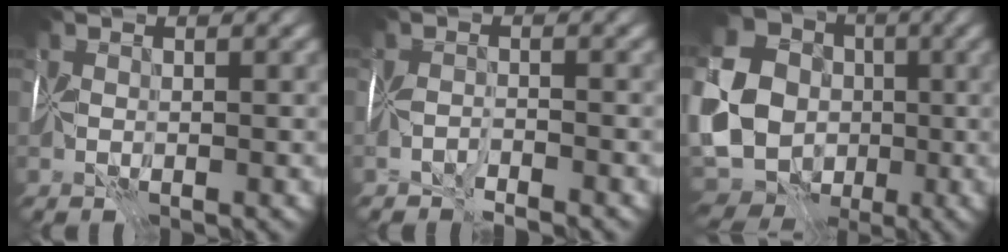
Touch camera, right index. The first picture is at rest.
{"total": 1.9, "force": [-1.9, 0.3, 0.3], "torque": [-0.001, 0.001, -0.038]}
{"total": 16.7, "force": [-3.3, 15.0, 6.6], "torque": [-0.178, -0.013, -0.070]}